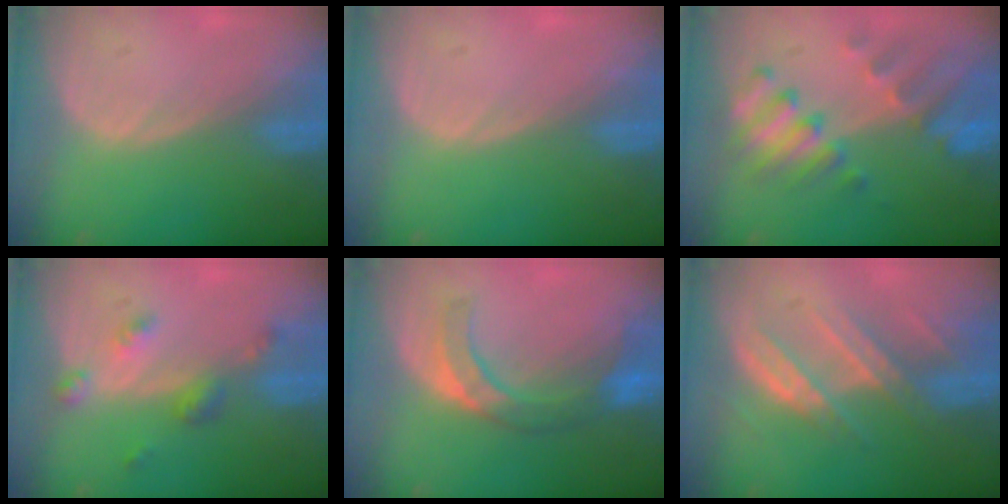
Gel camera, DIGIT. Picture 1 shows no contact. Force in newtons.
{"total": 0.0}
{"total": 8.9, "press": 8.3, "slide": 3.5}
{"total": 4.7, "press": 4.2, "slide": 2.2}
{"total": 7.5, "press": 7.1, "slide": 2.3}
{"total": 7.5, "press": 7.2, "slide": 1.9}